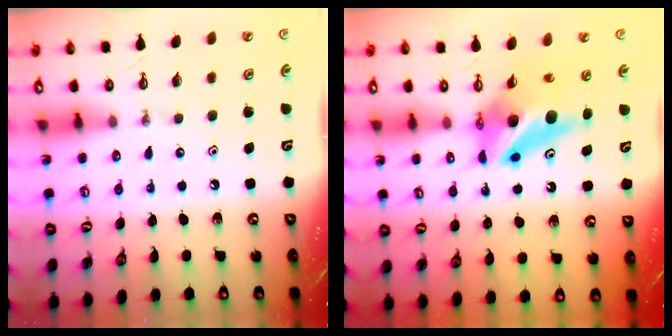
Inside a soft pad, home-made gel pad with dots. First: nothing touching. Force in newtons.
{"total": 11.4, "press": 11.4, "slide": 1.0}